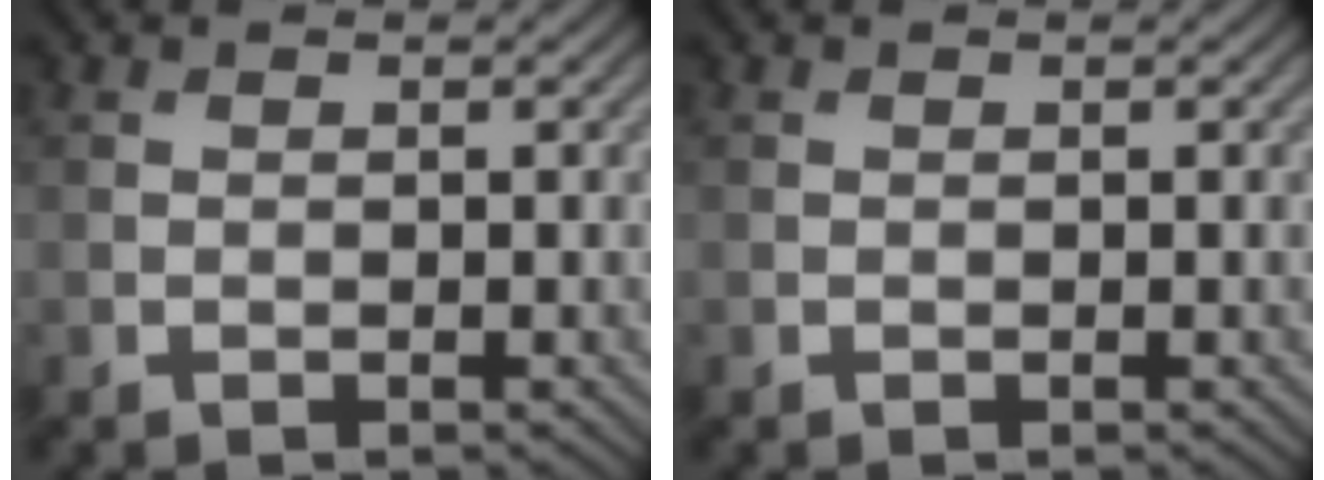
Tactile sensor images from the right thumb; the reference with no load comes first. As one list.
[{"total": 0.0}]